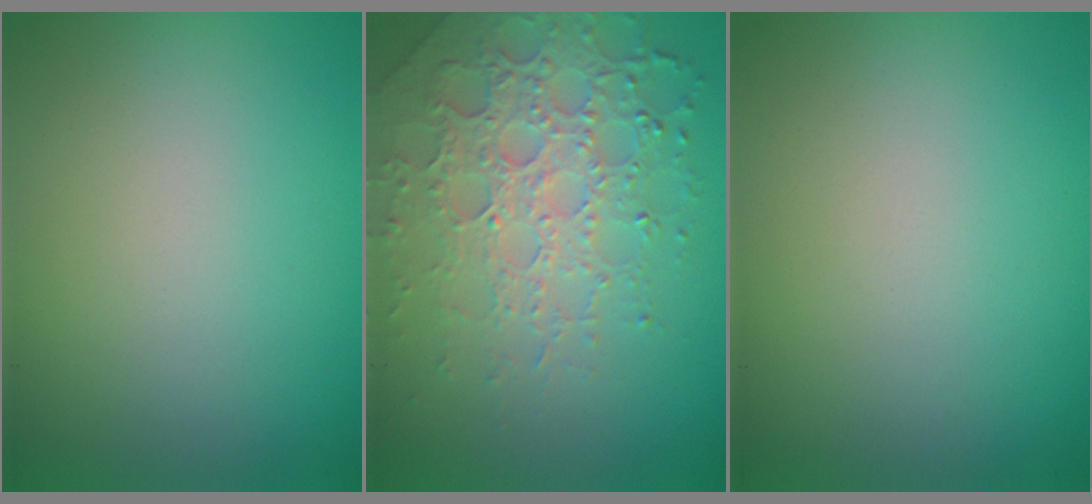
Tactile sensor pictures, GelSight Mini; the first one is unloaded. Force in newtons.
{"total": 6.4, "press": 4.9, "slide": 4.1}
{"total": 0.0}